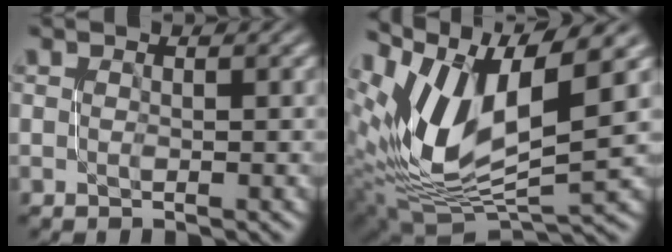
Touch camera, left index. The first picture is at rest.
{"total": 10.8, "force": [3.9, 4.9, 8.9], "torque": [-0.187, 0.009, 0.073]}